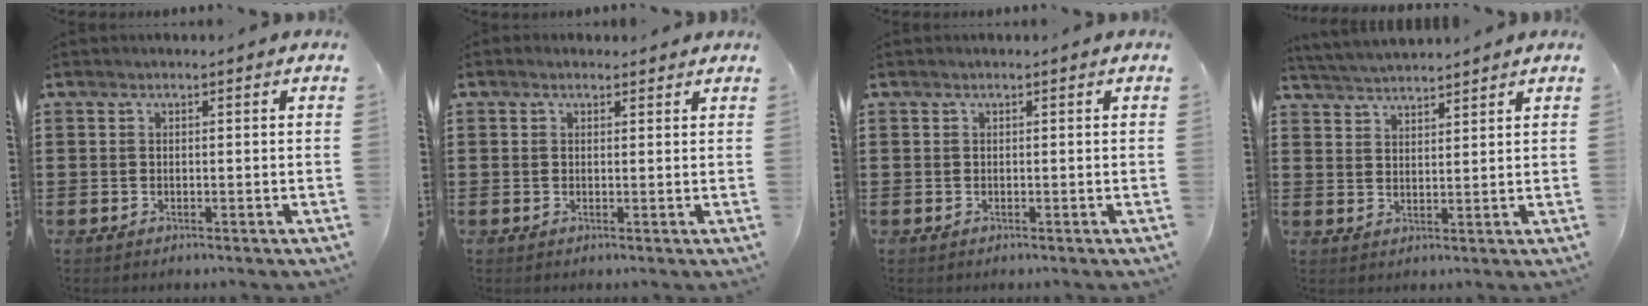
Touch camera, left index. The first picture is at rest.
{"total": 0.9, "force": [0.7, 0.5, 0.2], "torque": [-0.005, 0.005, 0.012]}
{"total": 0.0}
{"total": 3.2, "force": [3.2, -0.2, 0.0], "torque": [-0.012, -0.011, 0.058]}